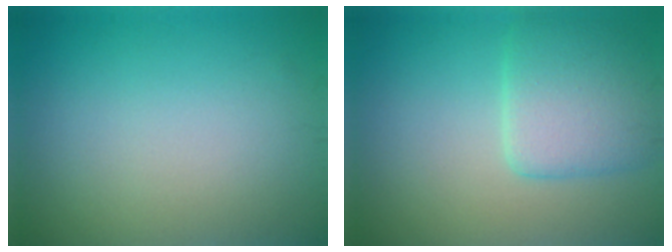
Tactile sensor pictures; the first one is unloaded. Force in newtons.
{"total": 4.6, "press": 4.6, "slide": 0.5}